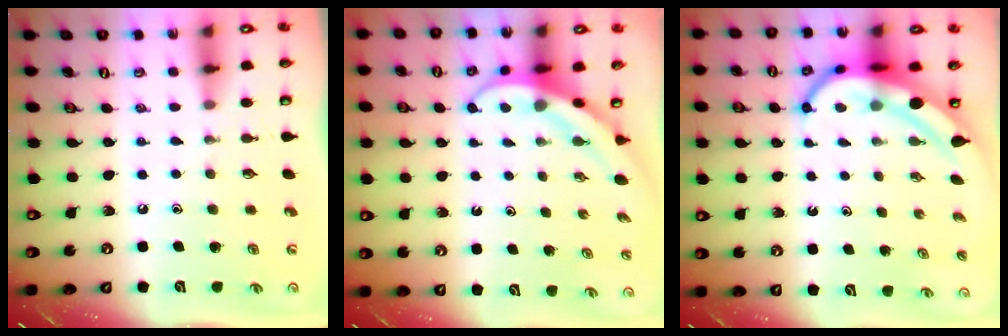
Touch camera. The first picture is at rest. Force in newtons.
{"total": 4.0, "press": 4.0, "slide": 0.4}
{"total": 8.0, "press": 7.9, "slide": 0.7}